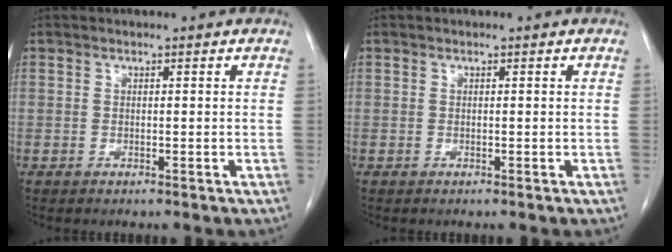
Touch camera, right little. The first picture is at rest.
{"total": 0.0}